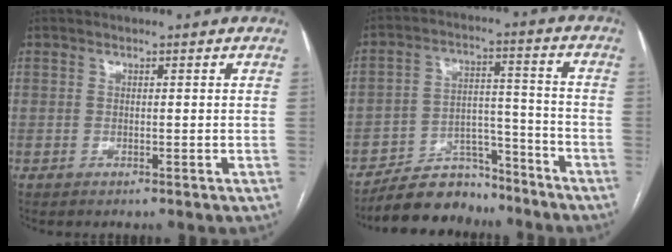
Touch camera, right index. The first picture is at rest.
{"total": 10.5, "force": [-9.5, 4.1, 1.9], "torque": [-0.019, 0.037, -0.161]}